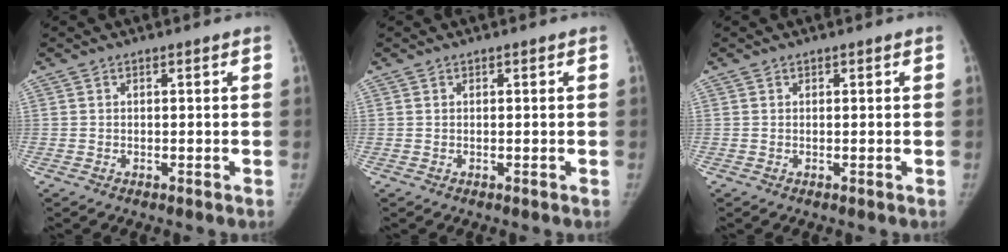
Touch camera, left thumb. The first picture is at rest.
{"total": 0.0}
{"total": 0.0}